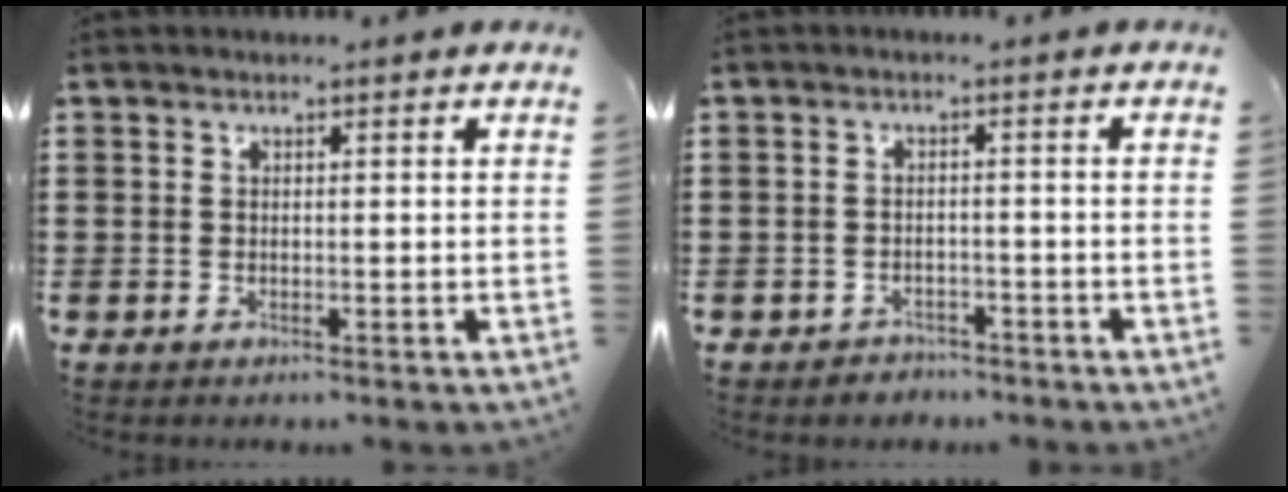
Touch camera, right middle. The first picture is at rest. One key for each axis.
{"total": 2.0, "fx": -1.9, "fy": 0.7, "fz": -0.2, "tx": -0.005, "ty": 0.002, "tz": -0.044}